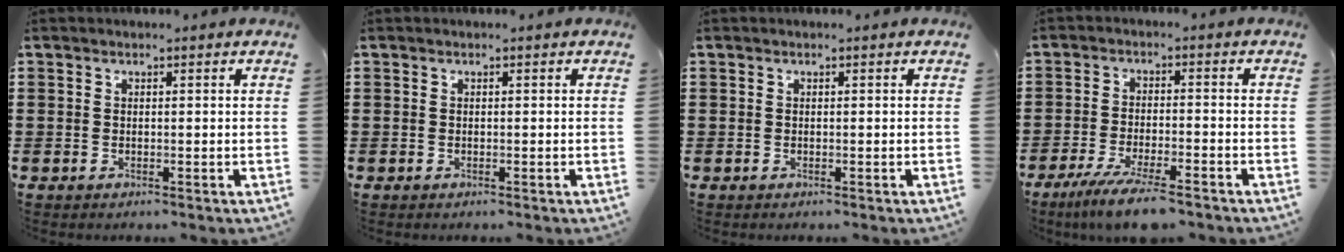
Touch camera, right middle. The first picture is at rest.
{"total": 0.0}
{"total": 0.0}
{"total": 6.3, "force": [-5.0, 0.4, 3.9], "torque": [-0.080, -0.014, -0.091]}